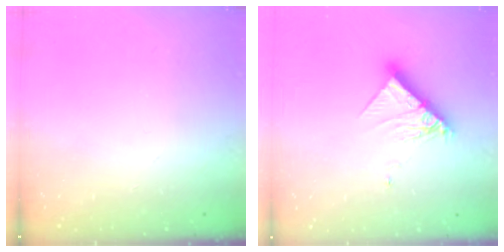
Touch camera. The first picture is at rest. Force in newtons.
{"total": 11.8, "press": 11.7, "slide": 1.0}